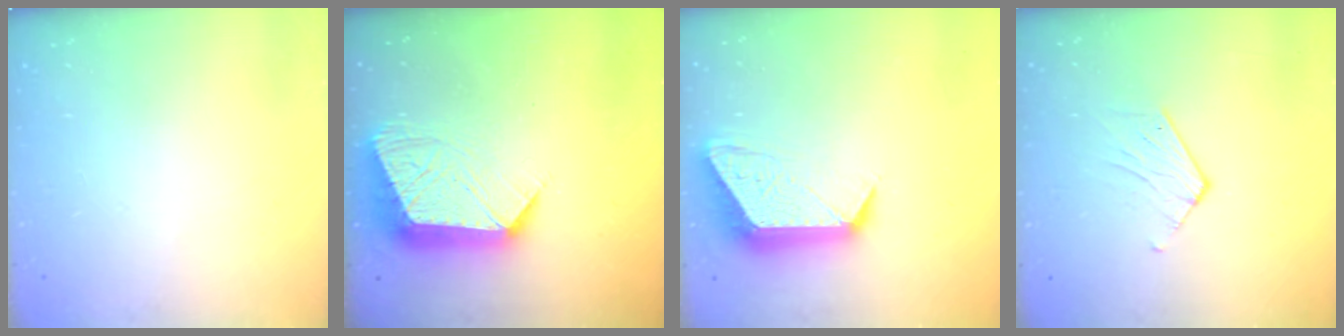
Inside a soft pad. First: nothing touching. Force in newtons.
{"total": 14.3, "press": 14.2, "slide": 1.2}
{"total": 12.8, "press": 12.8, "slide": 1.1}
{"total": 5.3, "press": 5.3, "slide": 0.3}